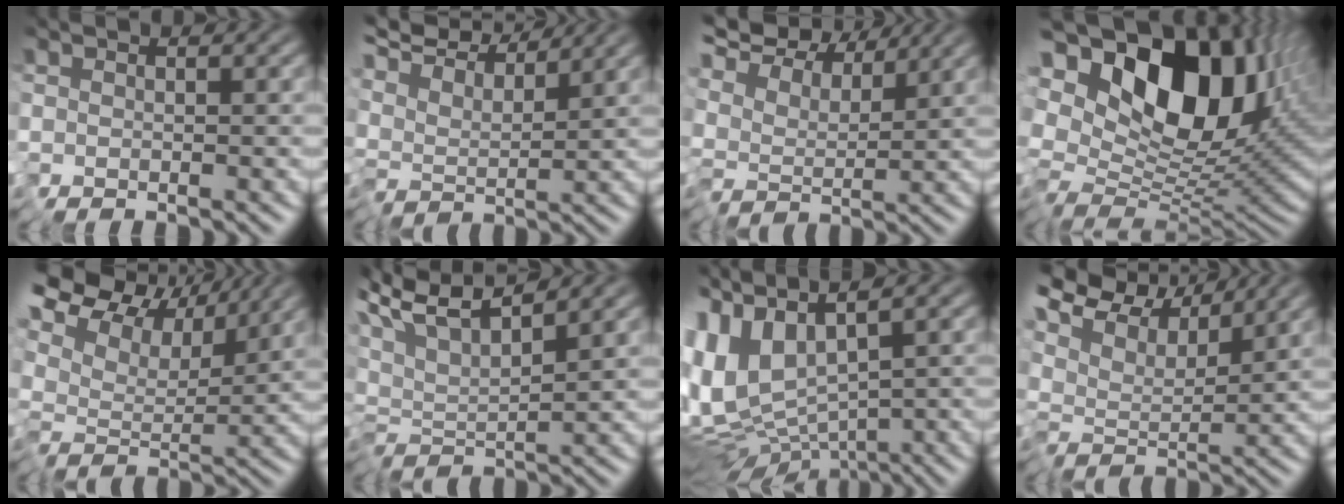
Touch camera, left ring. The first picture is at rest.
{"total": 6.8, "force": [6.2, 1.3, 2.5], "torque": [-0.073, 0.021, 0.102]}
{"total": 7.8, "force": [6.3, 3.2, 3.4], "torque": [-0.103, 0.022, 0.097]}
{"total": 16.3, "force": [6.1, 9.0, 12.2], "torque": [-0.228, 0.031, 0.101]}
{"total": 10.9, "force": [7.3, 5.7, 5.8], "torque": [-0.141, 0.023, 0.113]}
{"total": 6.4, "force": [5.2, 0.2, 3.7], "torque": [-0.086, 0.020, 0.095]}
{"total": 11.5, "force": [1.0, 5.4, 10.1], "torque": [-0.256, -0.019, 0.068]}
{"total": 8.6, "force": [6.7, 3.7, 4.0], "torque": [-0.108, 0.018, 0.102]}